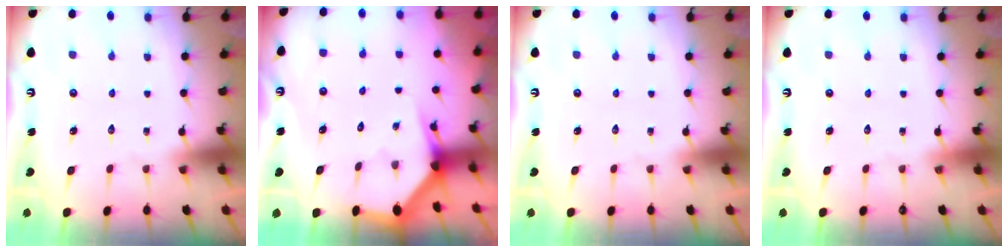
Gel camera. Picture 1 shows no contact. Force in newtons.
{"total": 2.7, "press": 2.7, "slide": 0.1}
{"total": 0.0}
{"total": 0.0}